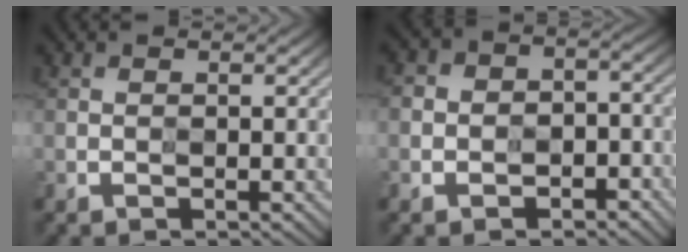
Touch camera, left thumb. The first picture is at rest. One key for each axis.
{"total": 5.0, "fx": -2.4, "fy": 4.1, "fz": 1.7, "tx": -0.013, "ty": 0.000, "tz": -0.047}